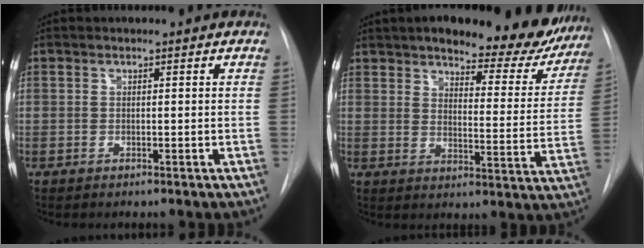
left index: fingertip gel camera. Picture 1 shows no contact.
{"total": 20.4, "force": [16.9, 6.2, 9.6], "torque": [-0.111, -0.033, 0.200]}